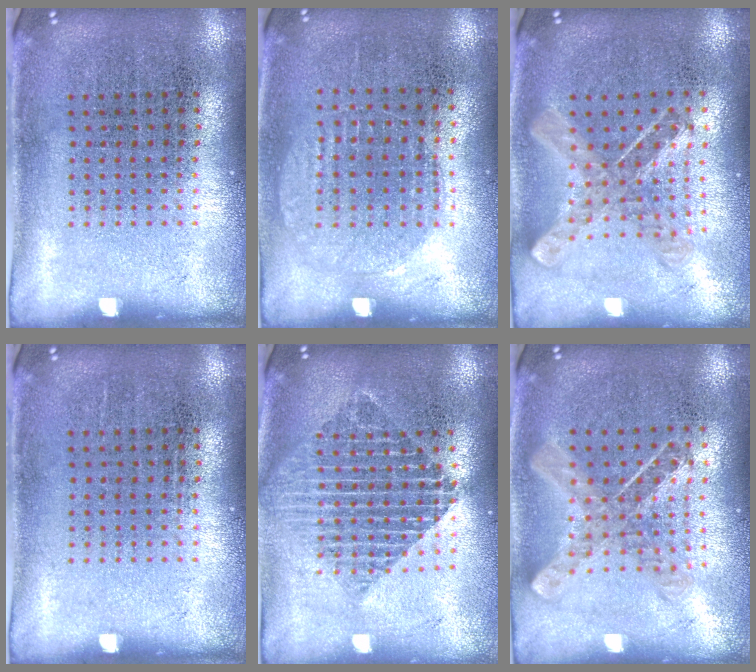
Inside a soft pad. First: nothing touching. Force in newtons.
{"total": 0.9, "press": 0.9, "slide": 0.2}
{"total": 0.9, "press": 0.9, "slide": 0.1}
{"total": 0.0}
{"total": 2.0, "press": 1.6, "slide": 1.2}
{"total": 0.9, "press": 0.9, "slide": 0.1}